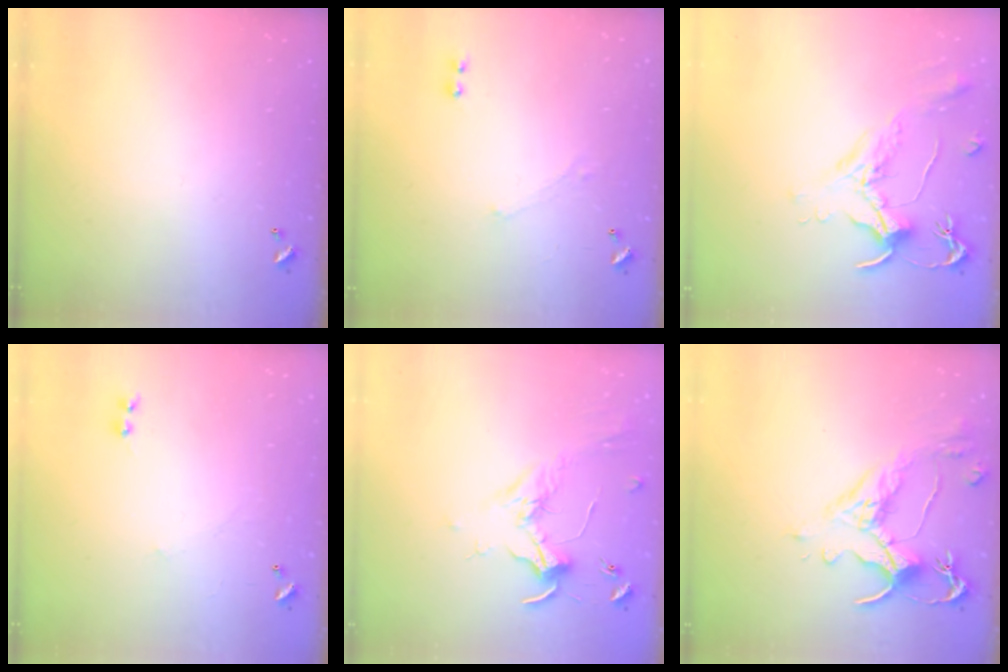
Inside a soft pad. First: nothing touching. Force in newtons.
{"total": 1.0, "press": 0.9, "slide": 0.5}
{"total": 1.6, "press": 1.4, "slide": 0.7}
{"total": 1.2, "press": 1.2, "slide": 0.3}
{"total": 1.7, "press": 1.5, "slide": 0.7}
{"total": 3.2, "press": 2.8, "slide": 1.5}